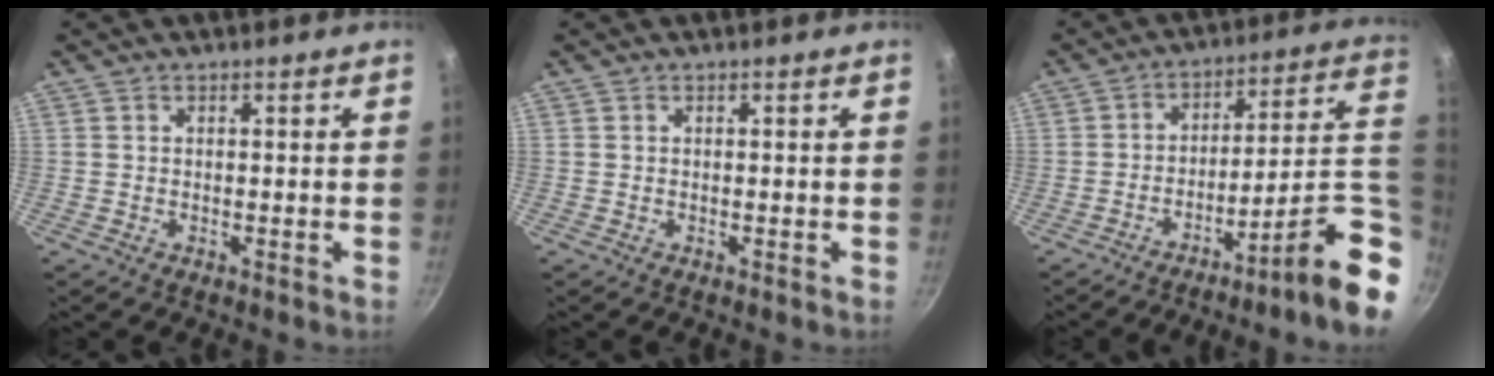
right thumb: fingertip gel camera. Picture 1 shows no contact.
{"total": 0.0}
{"total": 16.2, "force": [-5.9, 2.8, 14.8], "torque": [-0.186, 0.040, -0.088]}